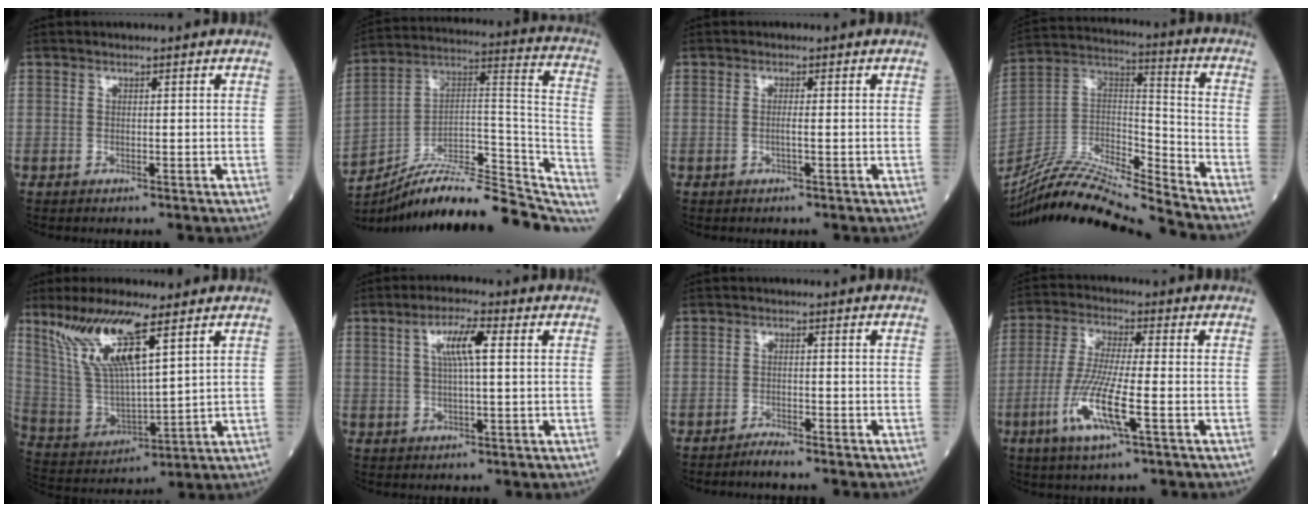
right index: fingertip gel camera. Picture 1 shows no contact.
{"total": 24.1, "force": [-21.0, 4.7, 10.7], "torque": [-0.118, 0.043, -0.322]}
{"total": 1.1, "force": [-0.2, -0.2, 1.1], "torque": [-0.022, 0.000, -0.006]}
{"total": 21.4, "force": [-20.1, -0.3, 7.3], "torque": [-0.159, 0.008, -0.359]}
{"total": 14.2, "force": [8.3, 2.4, 11.2], "torque": [-0.240, 0.001, 0.169]}
{"total": 5.7, "force": [1.5, 0.6, 5.5], "torque": [-0.103, 0.008, 0.028]}
{"total": 2.1, "force": [-2.0, -0.2, 0.7], "torque": [-0.016, -0.002, -0.035]}
{"total": 10.5, "force": [-3.7, 0.7, 9.8], "torque": [-0.203, -0.015, -0.074]}